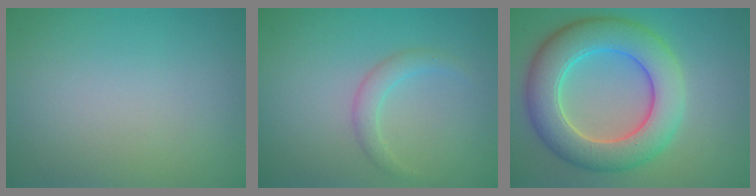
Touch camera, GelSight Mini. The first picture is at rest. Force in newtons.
{"total": 1.6, "press": 1.6, "slide": 0.1}
{"total": 8.4, "press": 8.4, "slide": 0.4}